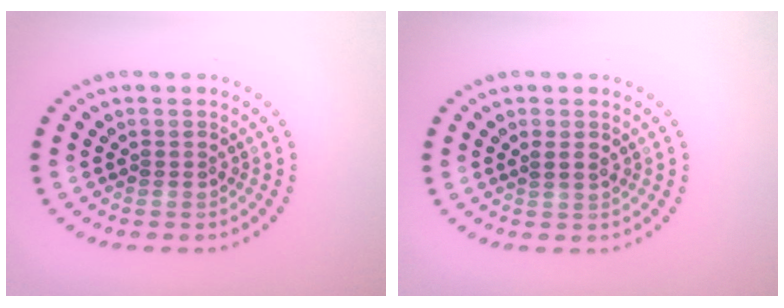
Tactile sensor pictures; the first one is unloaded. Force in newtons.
{"total": 0.9, "press": 0.7, "slide": 0.5}